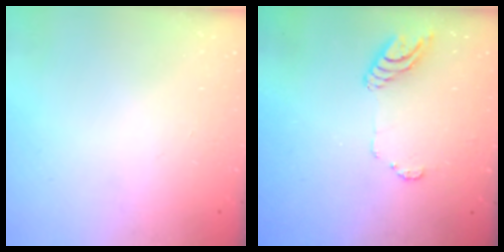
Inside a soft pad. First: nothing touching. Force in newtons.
{"total": 9.8, "press": 9.7, "slide": 0.9}